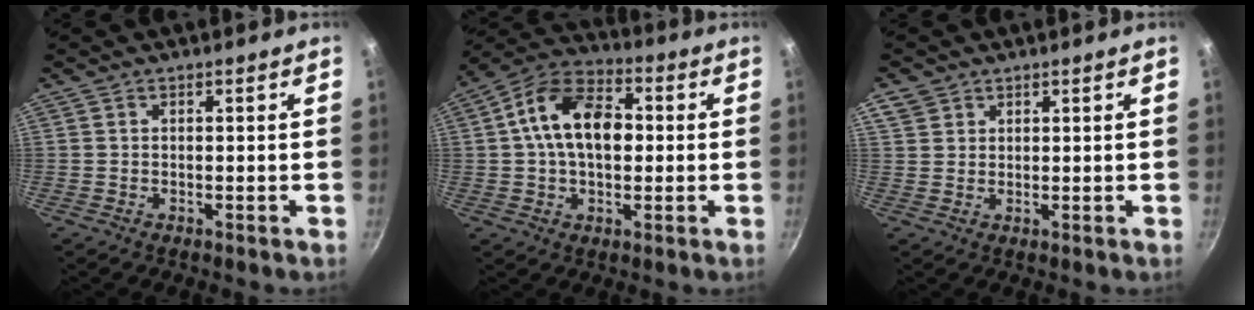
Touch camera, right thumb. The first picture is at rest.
{"total": 14.7, "force": [1.4, 9.4, 11.3], "torque": [-0.166, 0.029, 0.004]}
{"total": 3.5, "force": [2.1, 2.7, 1.0], "torque": [-0.007, 0.002, 0.039]}